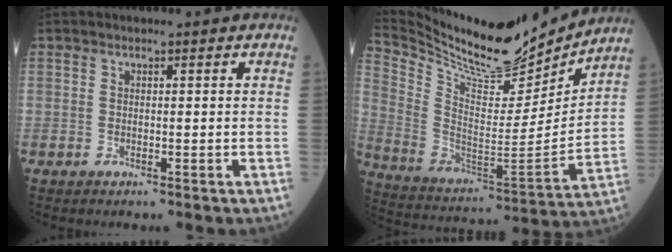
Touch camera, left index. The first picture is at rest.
{"total": 21.7, "force": [20.1, 3.4, 7.3], "torque": [-0.154, -0.038, 0.332]}